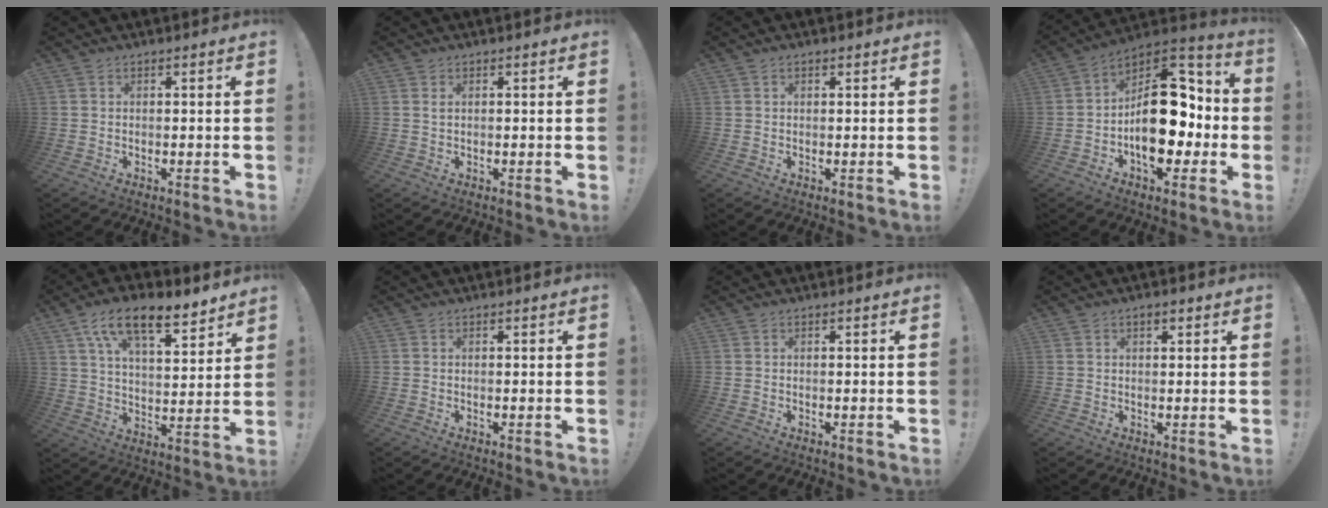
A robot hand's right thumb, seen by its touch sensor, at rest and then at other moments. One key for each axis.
{"total": 0.8, "fx": 0.6, "fy": 0.4, "fz": 0.4, "tx": -0.001, "ty": -0.001, "tz": 0.009}
{"total": 0.5, "fx": 0.4, "fy": 0.3, "fz": 0.2, "tx": 0.001, "ty": -0.002, "tz": 0.007}
{"total": 21.7, "fx": -2.7, "fy": 13.6, "fz": 16.7, "tx": -0.233, "ty": 0.022, "tz": -0.032}
{"total": 14.3, "fx": 9.9, "fy": 5.2, "fz": 9.0, "tx": -0.159, "ty": -0.053, "tz": 0.173}
{"total": 0.0}
{"total": 0.0}
{"total": 2.1, "fx": 1.2, "fy": 0.8, "fz": 1.4, "tx": -0.024, "ty": -0.001, "tz": 0.021}